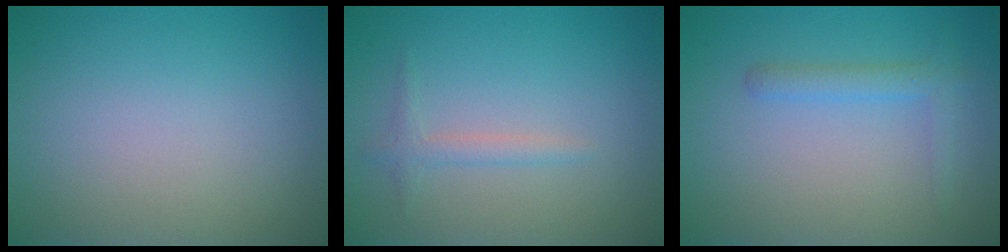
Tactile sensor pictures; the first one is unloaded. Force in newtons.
{"total": 1.3, "press": 1.3, "slide": 0.0}
{"total": 1.9, "press": 1.9, "slide": 0.1}